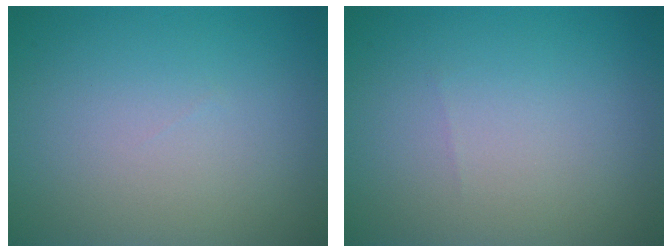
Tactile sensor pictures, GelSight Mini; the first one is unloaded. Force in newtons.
{"total": 0.0}